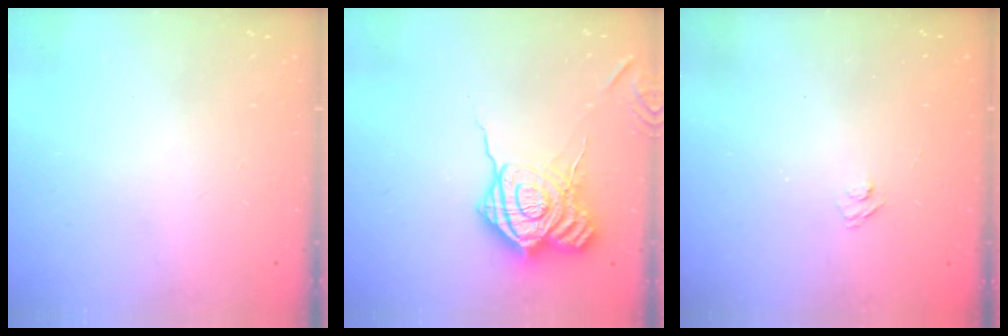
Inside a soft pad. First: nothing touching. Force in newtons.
{"total": 19.7, "press": 19.7, "slide": 1.0}
{"total": 2.7, "press": 2.5, "slide": 0.9}